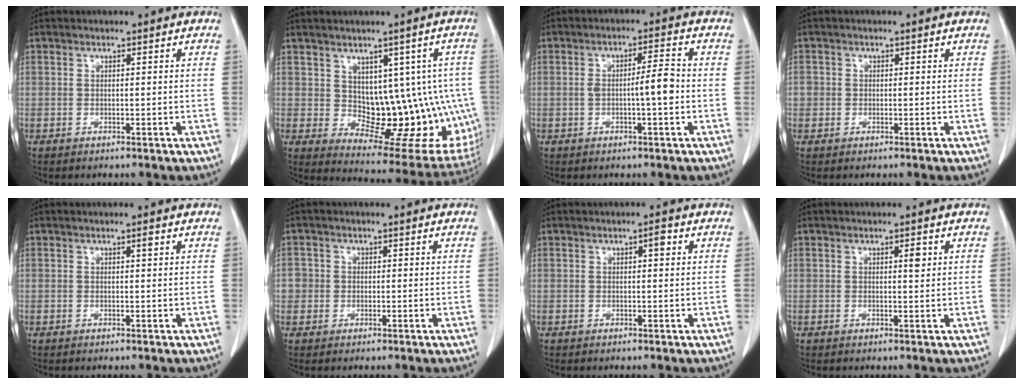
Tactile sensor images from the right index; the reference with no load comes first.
{"total": 14.9, "force": [0.1, 7.9, 12.6], "torque": [-0.127, 0.014, 0.024]}
{"total": 4.7, "force": [-0.7, 0.5, 4.7], "torque": [-0.079, 0.010, -0.009]}
{"total": 1.7, "force": [-0.1, 1.6, 0.3], "torque": [0.002, 0.005, -0.003]}
{"total": 0.7, "force": [0.4, 0.1, 0.6], "torque": [-0.011, 0.002, 0.004]}
{"total": 2.5, "force": [-0.1, 2.5, 0.2], "torque": [0.012, 0.007, -0.004]}
{"total": 1.4, "force": [0.5, 0.4, 1.3], "torque": [-0.016, 0.004, 0.005]}
{"total": 1.5, "force": [0.5, 0.4, 1.3], "torque": [-0.021, 0.001, 0.008]}